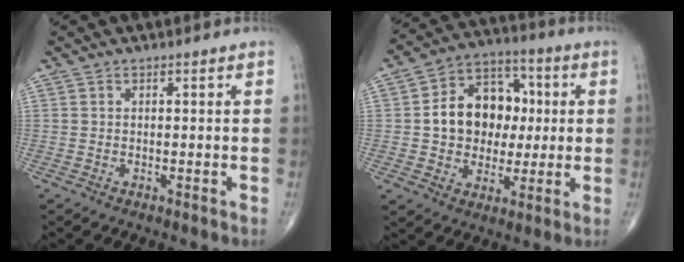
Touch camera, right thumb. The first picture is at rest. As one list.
[{"total": 15.1, "force": [1.0, 11.9, 9.3], "torque": [-0.100, 0.026, 0.016]}]